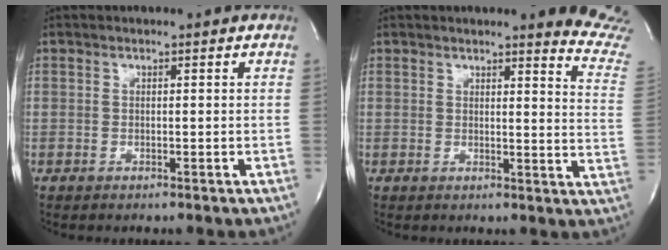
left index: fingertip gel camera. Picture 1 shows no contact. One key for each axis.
{"total": 10.0, "fx": 9.8, "fy": -0.7, "fz": 1.7, "tx": -0.001, "ty": -0.121, "tz": 0.069}